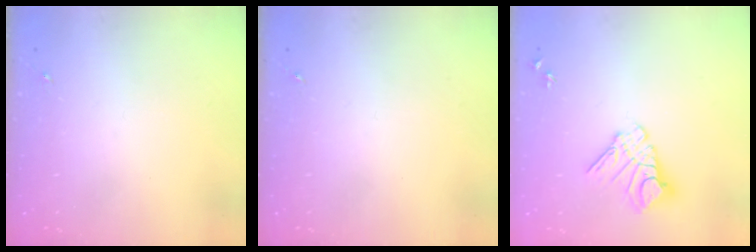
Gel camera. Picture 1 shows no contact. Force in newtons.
{"total": 0.0}
{"total": 11.6, "press": 11.6, "slide": 1.2}